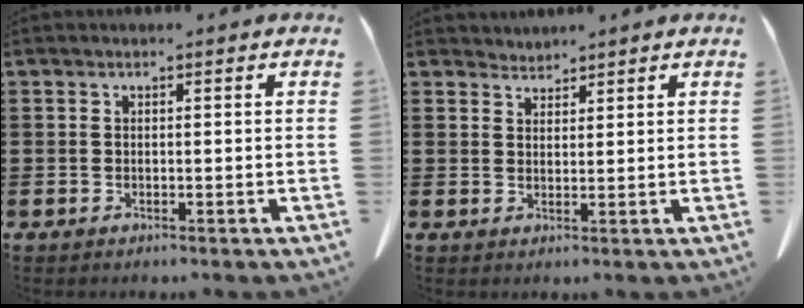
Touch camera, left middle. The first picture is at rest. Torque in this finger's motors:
{"motor_torque": [0.01, -0.12, -0.08, -0.02]}